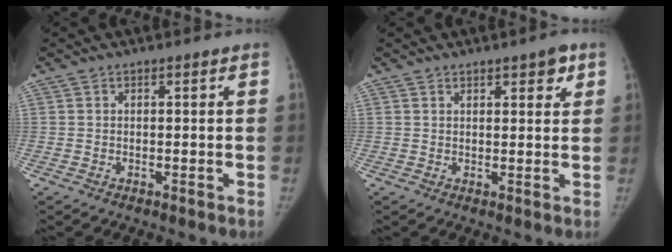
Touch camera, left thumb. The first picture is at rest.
{"total": 3.6, "force": [2.1, 1.4, 2.6], "torque": [-0.017, -0.010, 0.028]}